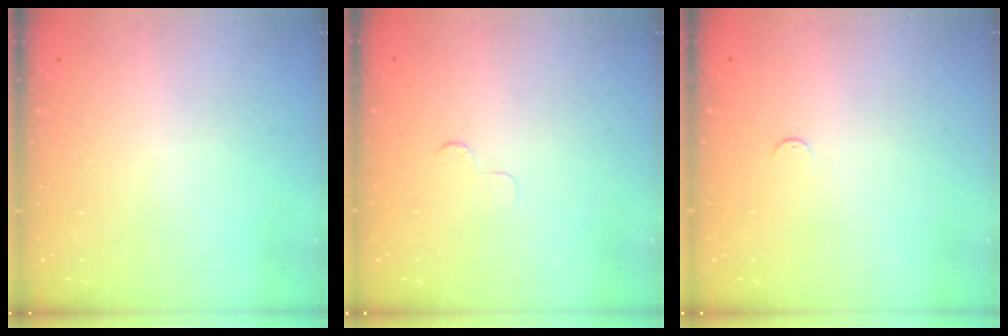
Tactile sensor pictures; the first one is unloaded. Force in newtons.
{"total": 2.5, "press": 2.5, "slide": 0.2}
{"total": 2.7, "press": 2.7, "slide": 0.4}